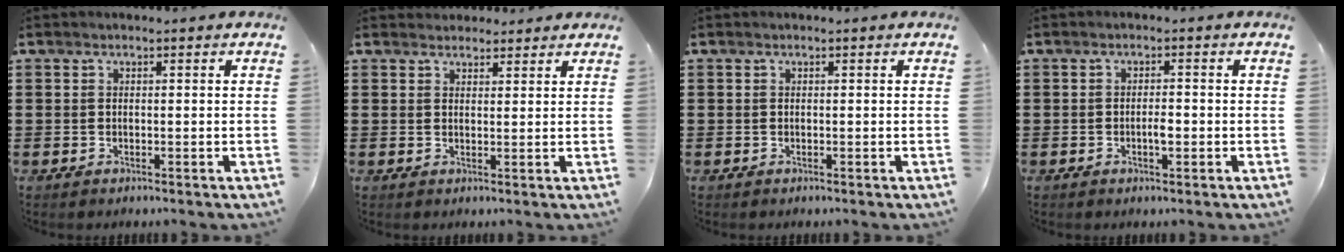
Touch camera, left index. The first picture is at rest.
{"total": 2.4, "force": [2.1, 1.1, -0.1], "torque": [-0.004, 0.004, 0.041]}
{"total": 0.0}
{"total": 2.1, "force": [-0.5, 0.7, 2.0], "torque": [-0.037, 0.002, -0.009]}